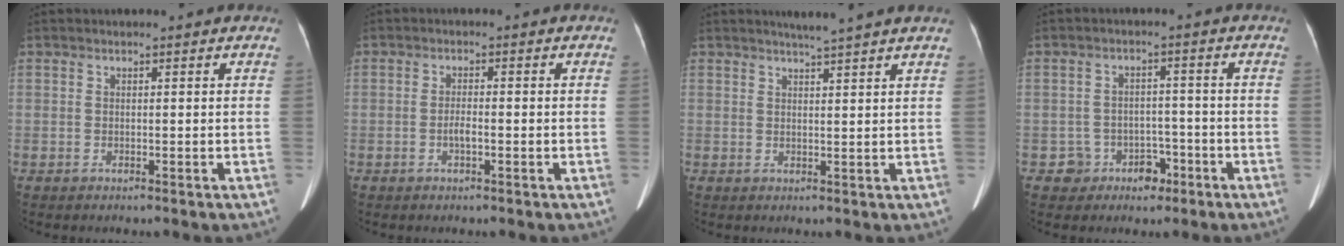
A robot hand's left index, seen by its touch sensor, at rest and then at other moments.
{"total": 2.0, "force": [-0.7, 0.5, 1.8], "torque": [-0.033, 0.002, -0.011]}
{"total": 4.4, "force": [3.8, -1.1, 2.0], "torque": [-0.029, 0.002, 0.049]}
{"total": 4.7, "force": [-2.7, 3.9, 0.3], "torque": [0.013, 0.011, -0.031]}